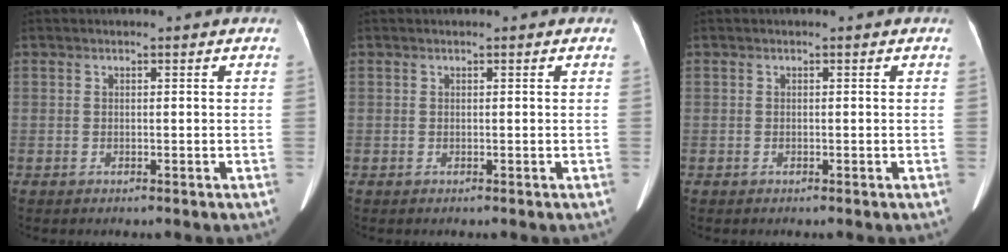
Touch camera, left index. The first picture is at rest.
{"total": 0.0}
{"total": 0.0}